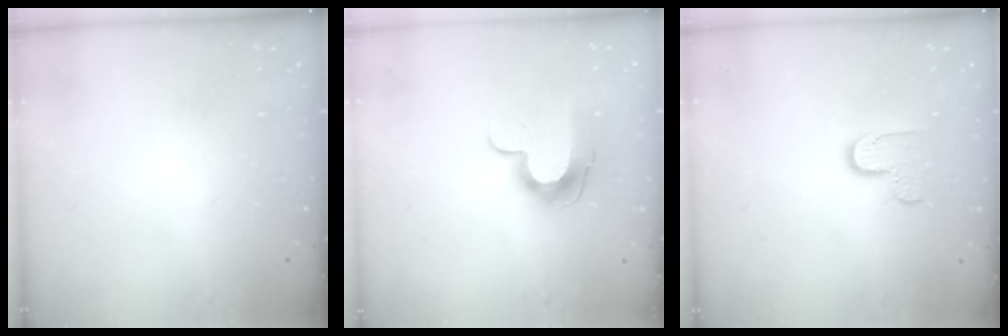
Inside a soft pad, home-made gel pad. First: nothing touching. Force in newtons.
{"total": 10.1, "press": 10.0, "slide": 1.0}
{"total": 6.6, "press": 6.5, "slide": 0.4}